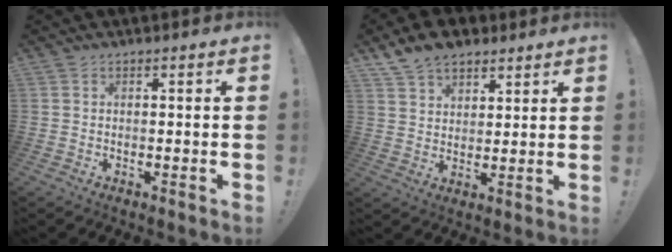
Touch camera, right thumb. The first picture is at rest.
{"total": 9.1, "force": [7.0, 5.1, 2.8], "torque": [-0.053, -0.038, 0.137]}